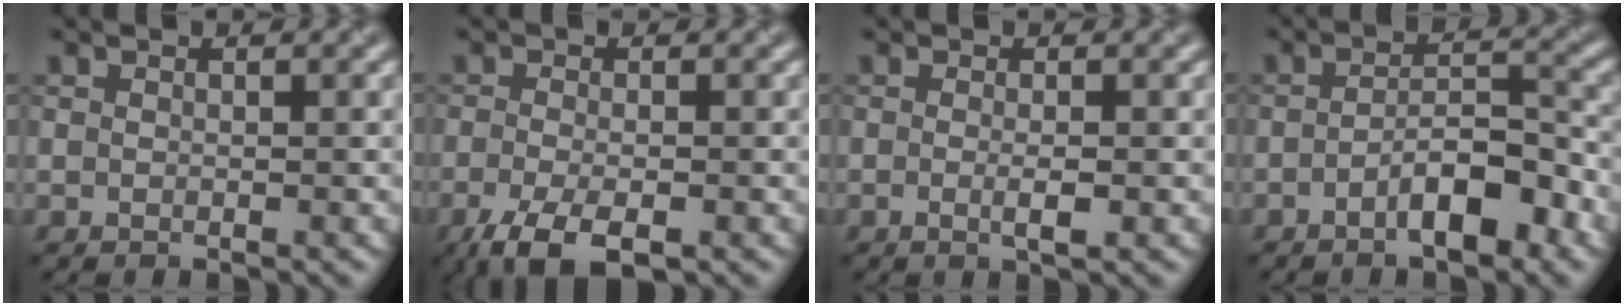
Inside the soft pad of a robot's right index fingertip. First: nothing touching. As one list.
[{"total": 5.0, "force": [-2.8, 1.8, 3.7], "torque": [-0.085, -0.007, -0.054]}, {"total": 1.5, "force": [-0.3, 0.1, 1.4], "torque": [-0.030, 0.000, -0.006]}, {"total": 4.4, "force": [-2.3, 1.3, 3.5], "torque": [-0.056, 0.015, -0.038]}]